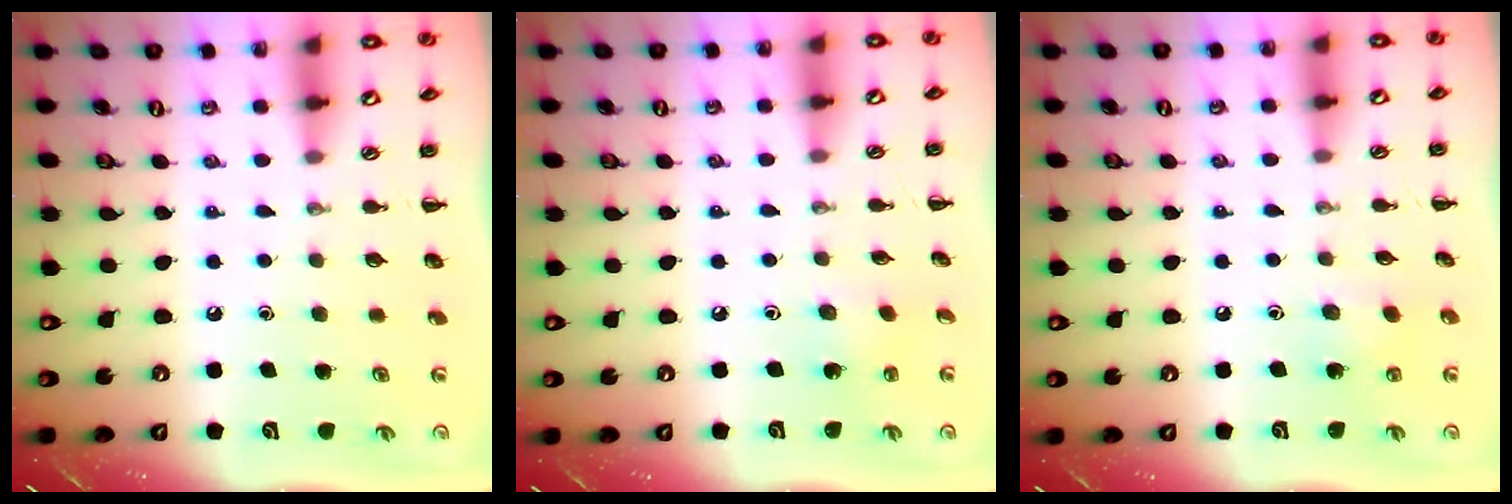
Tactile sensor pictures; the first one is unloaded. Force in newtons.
{"total": 2.2, "press": 2.0, "slide": 0.7}
{"total": 4.6, "press": 4.4, "slide": 1.3}